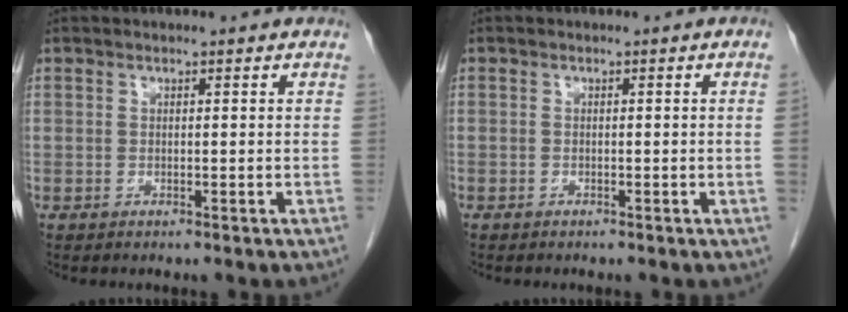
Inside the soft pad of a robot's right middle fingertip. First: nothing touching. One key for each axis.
{"total": 0.8, "fx": -0.2, "fy": -0.4, "fz": 0.7, "tx": -0.001, "ty": 0.003, "tz": -0.004}